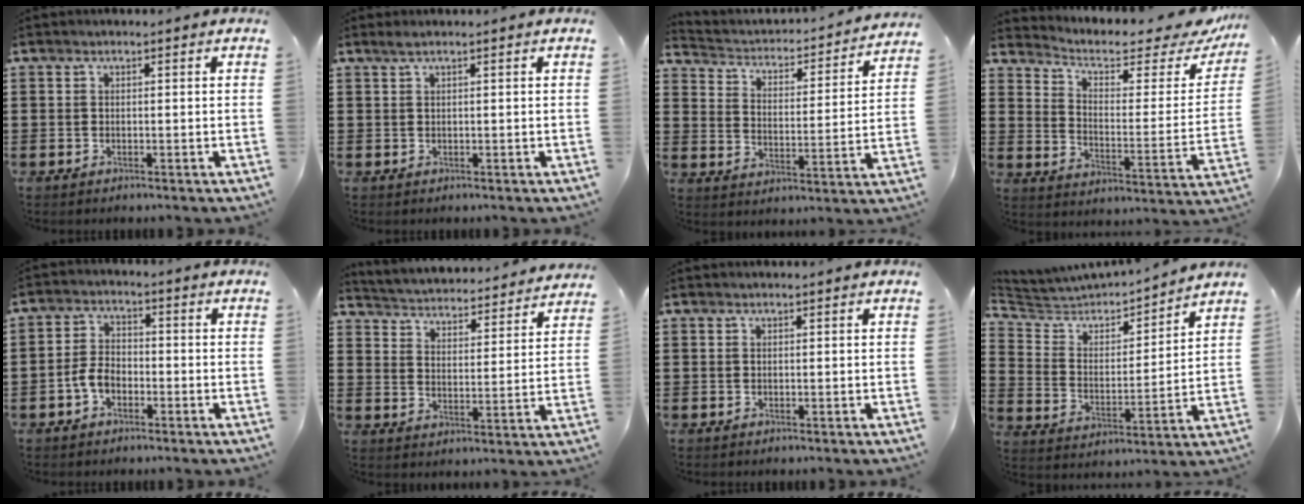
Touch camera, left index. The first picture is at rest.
{"total": 0.9, "force": [0.4, -0.1, 0.8], "torque": [-0.014, -0.001, 0.008]}
{"total": 1.9, "force": [1.7, 0.8, 0.3], "torque": [-0.024, -0.024, 0.016]}
{"total": 5.3, "force": [3.8, 1.9, 3.2], "torque": [-0.072, -0.024, 0.060]}
{"total": 4.0, "force": [-1.8, 2.3, 2.7], "torque": [-0.070, 0.000, -0.040]}
{"total": 3.4, "force": [3.3, -0.3, -0.3], "torque": [-0.018, -0.036, 0.048]}
{"total": 0.0}
{"total": 4.2, "force": [3.8, 1.6, 0.7], "torque": [-0.045, -0.033, 0.056]}